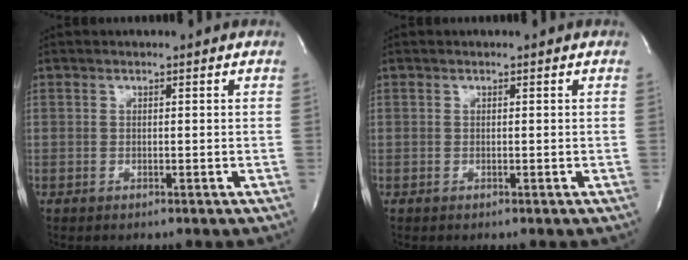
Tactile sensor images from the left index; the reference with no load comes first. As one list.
[{"total": 0.0}]